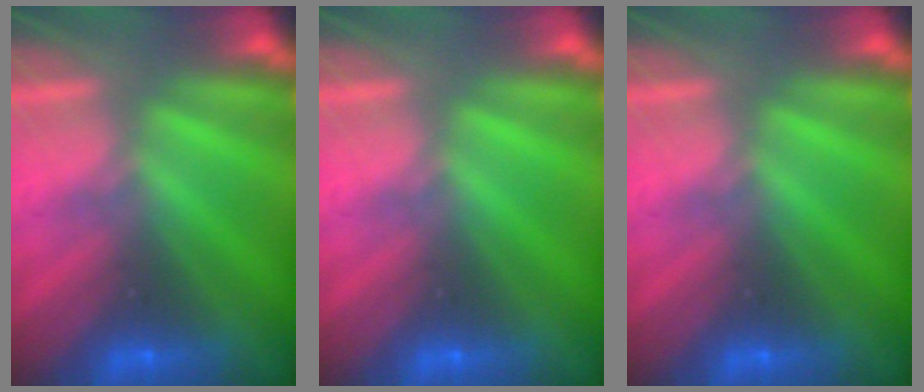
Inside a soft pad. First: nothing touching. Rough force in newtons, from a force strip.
{"total": 0.0}
{"total": 0.0}